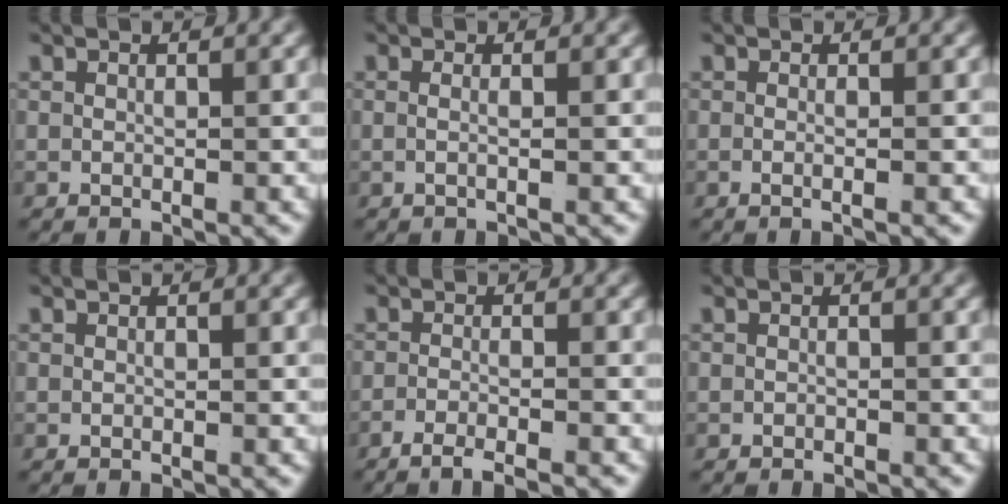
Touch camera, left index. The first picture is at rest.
{"total": 1.2, "force": [-0.4, -0.6, 0.9], "torque": [-0.025, -0.010, -0.002]}
{"total": 1.0, "force": [-0.6, -0.3, 0.7], "torque": [-0.020, -0.008, -0.008]}
{"total": 0.0}
{"total": 3.6, "force": [-3.2, 0.3, 1.6], "torque": [-0.027, -0.009, -0.050]}
{"total": 0.6, "force": [-0.5, -0.3, 0.0], "torque": [-0.003, -0.008, -0.004]}